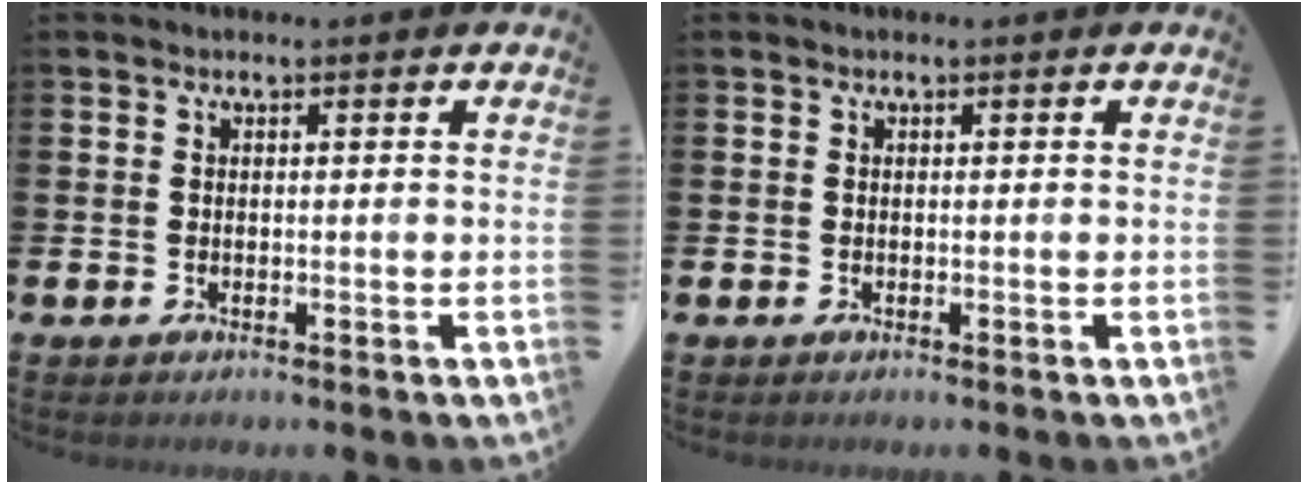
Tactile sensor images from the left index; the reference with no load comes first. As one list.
[{"total": 0.0}]